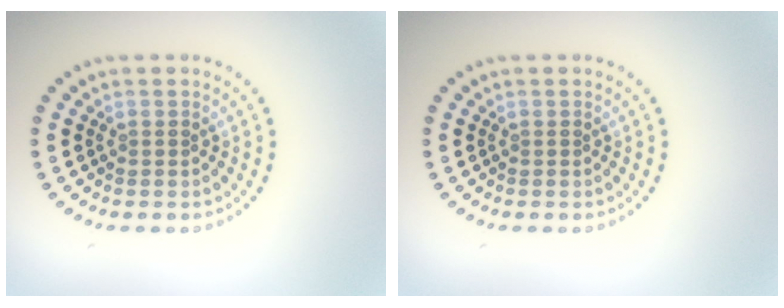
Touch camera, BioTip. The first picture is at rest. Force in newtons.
{"total": 0.0}